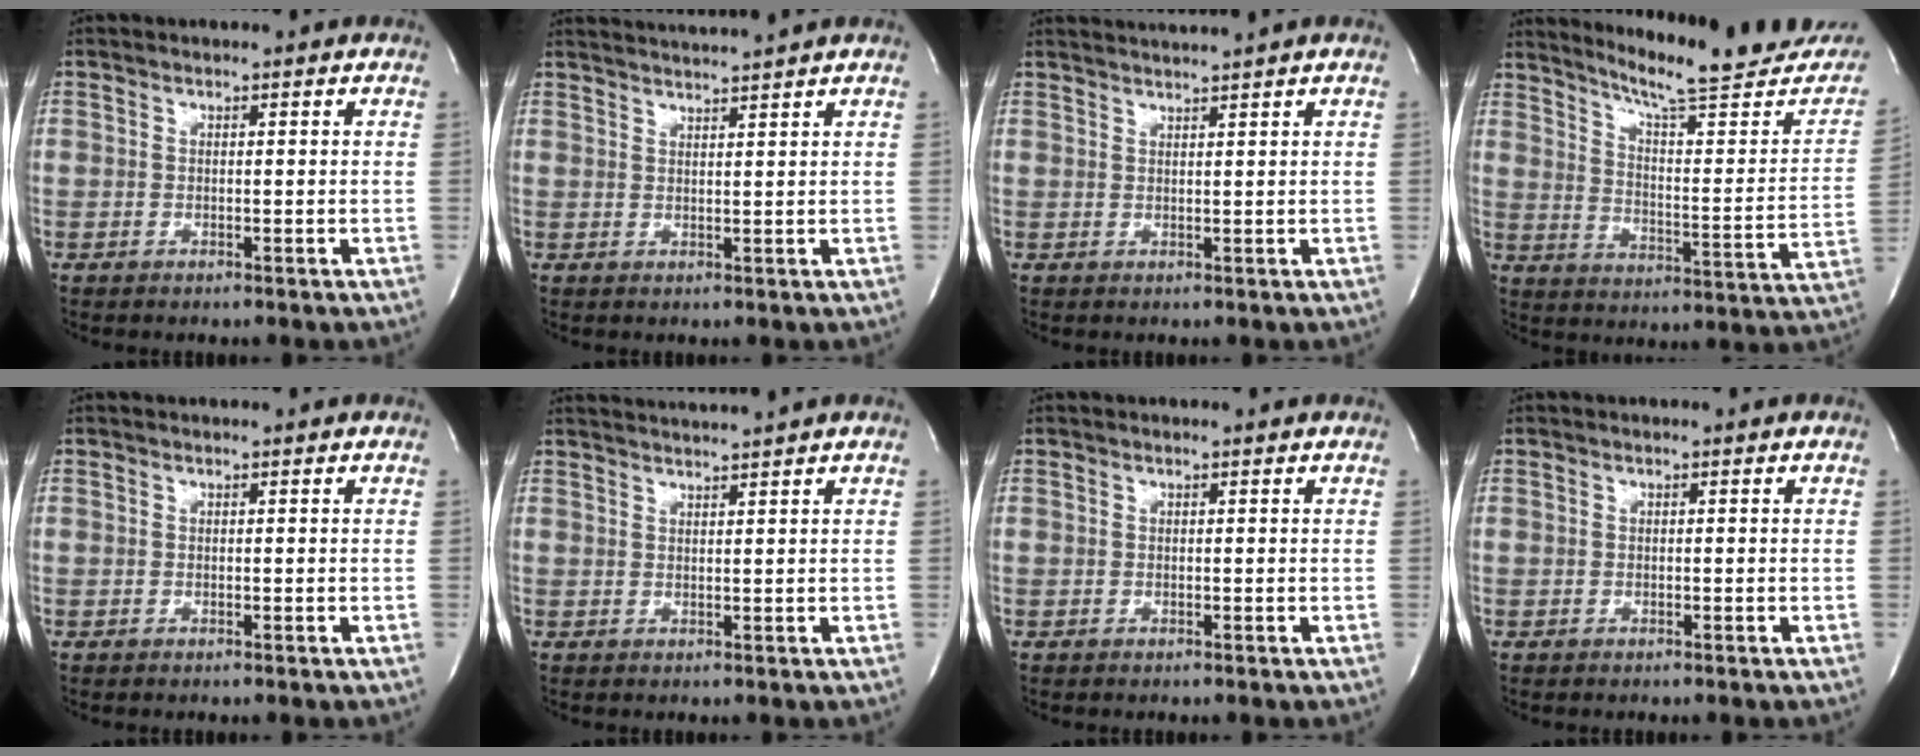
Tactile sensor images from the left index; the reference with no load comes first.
{"total": 5.1, "force": [4.7, -1.6, 1.3], "torque": [-0.021, 0.003, 0.071]}
{"total": 3.4, "force": [2.9, -1.5, 0.7], "torque": [-0.007, 0.001, 0.049]}
{"total": 21.0, "force": [18.8, 1.2, 9.3], "torque": [-0.134, -0.072, 0.245]}
{"total": 0.0}
{"total": 3.9, "force": [3.4, -1.6, 0.9], "torque": [-0.011, 0.002, 0.054]}
{"total": 0.0}
{"total": 0.0}